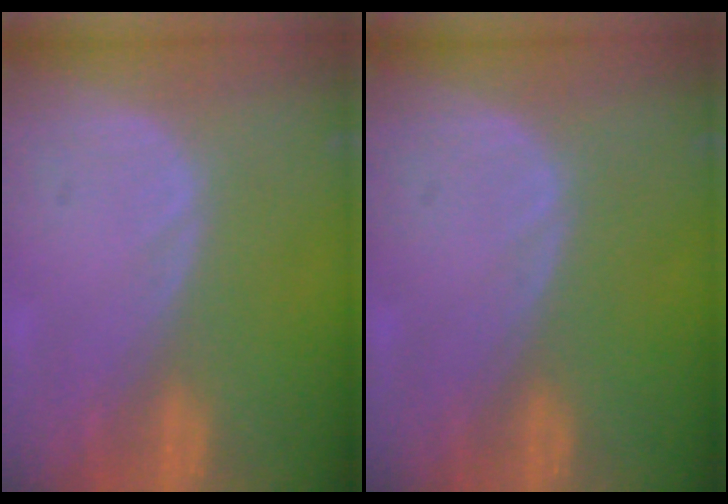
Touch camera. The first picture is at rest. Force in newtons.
{"total": 0.0}